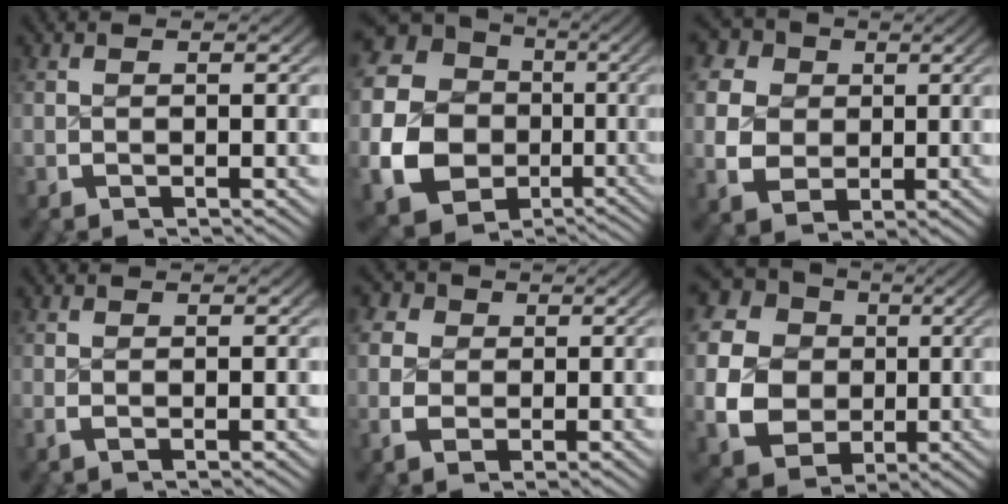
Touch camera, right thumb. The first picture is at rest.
{"total": 15.8, "force": [-2.6, 13.6, 7.6], "torque": [-0.219, -0.073, -0.026]}
{"total": 10.2, "force": [0.6, 8.6, 5.4], "torque": [-0.123, -0.028, 0.013]}
{"total": 0.6, "force": [0.2, 0.1, 0.5], "torque": [-0.016, -0.003, 0.006]}
{"total": 4.1, "force": [0.5, 3.4, 2.2], "torque": [-0.057, -0.013, 0.011]}
{"total": 17.2, "force": [1.0, 14.8, 8.6], "torque": [-0.204, -0.027, 0.007]}